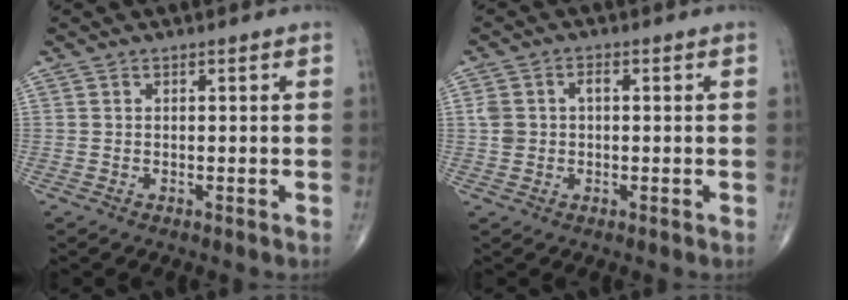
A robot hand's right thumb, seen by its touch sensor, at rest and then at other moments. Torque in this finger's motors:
{"motor_torque": [-0.05, 0.13, 0.29, -0.23, 0.00]}